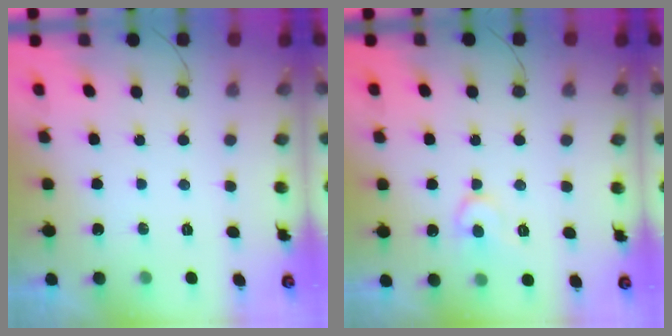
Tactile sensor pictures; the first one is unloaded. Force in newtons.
{"total": 8.6, "press": 8.6, "slide": 0.8}